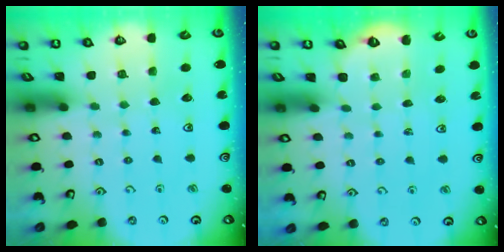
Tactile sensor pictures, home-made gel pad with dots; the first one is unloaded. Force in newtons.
{"total": 1.4, "press": 0.8, "slide": 1.2}